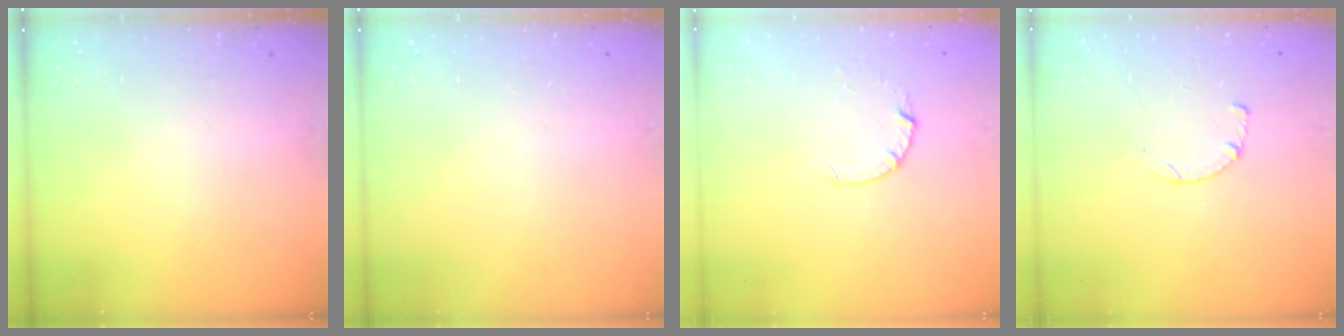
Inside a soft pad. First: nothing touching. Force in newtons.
{"total": 0.0}
{"total": 2.6, "press": 2.6, "slide": 0.4}
{"total": 2.6, "press": 2.5, "slide": 0.3}